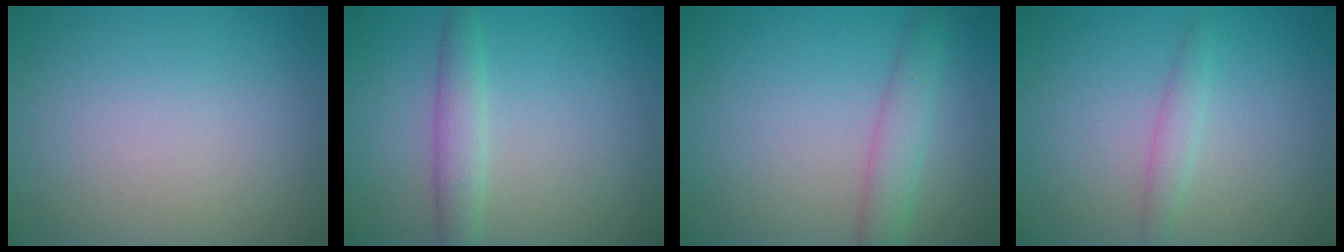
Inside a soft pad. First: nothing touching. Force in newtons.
{"total": 2.5, "press": 2.5, "slide": 0.0}
{"total": 2.8, "press": 2.8, "slide": 0.1}
{"total": 1.5, "press": 1.5, "slide": 0.0}